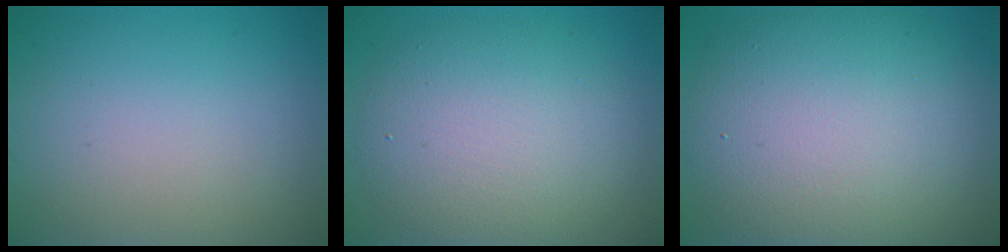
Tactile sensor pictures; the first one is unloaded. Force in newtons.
{"total": 8.0, "press": 8.0, "slide": 0.3}
{"total": 12.0, "press": 12.0, "slide": 0.5}